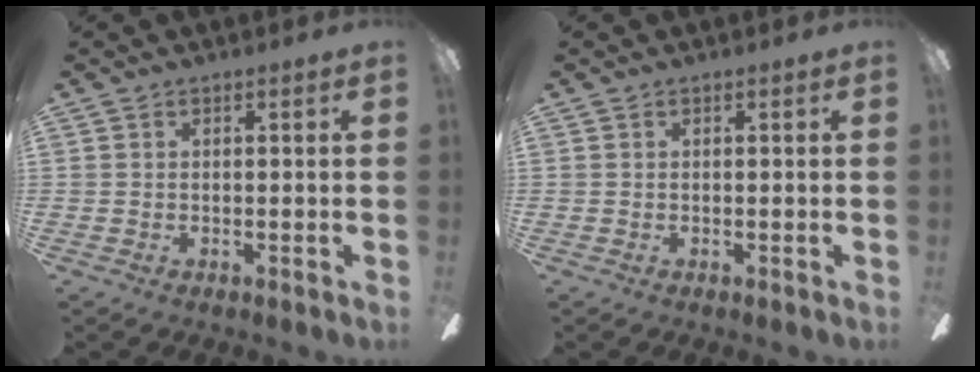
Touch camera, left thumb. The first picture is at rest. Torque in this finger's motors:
{"motor_torque": [0.00, 0.00, 0.00, 0.00, 0.00]}